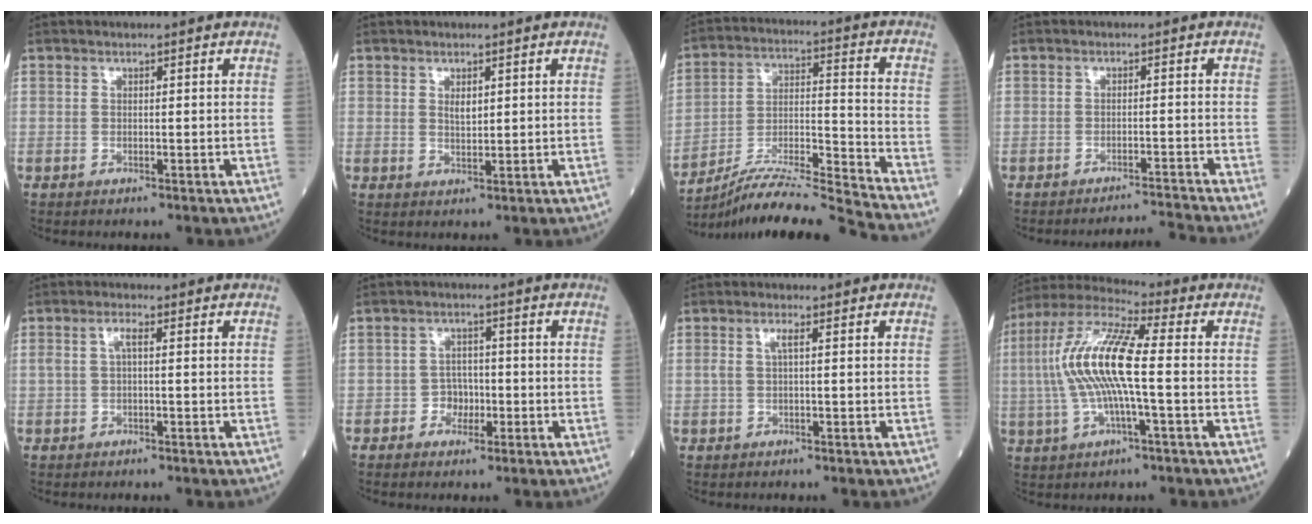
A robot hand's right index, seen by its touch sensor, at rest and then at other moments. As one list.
[{"total": 1.8, "force": [0.7, 0.8, 1.5], "torque": [-0.025, -0.001, 0.015]}, {"total": 16.6, "force": [-15.4, -2.5, 5.4], "torque": [-0.094, 0.006, -0.271]}, {"total": 4.7, "force": [-3.8, -2.7, -0.6], "torque": [0.009, -0.001, -0.059]}, {"total": 2.1, "force": [0.3, 0.5, 2.0], "torque": [-0.044, 0.010, 0.007]}, {"total": 3.2, "force": [-1.2, 2.7, 1.4], "torque": [-0.015, 0.008, -0.021]}, {"total": 1.7, "force": [0.3, 0.3, 1.6], "torque": [-0.039, 0.008, 0.007]}, {"total": 13.7, "force": [-0.4, 1.7, 13.6], "torque": [-0.284, 0.015, -0.016]}]